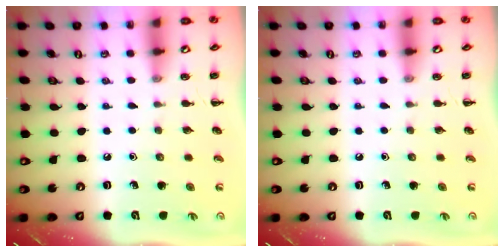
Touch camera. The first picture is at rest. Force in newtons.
{"total": 0.0}